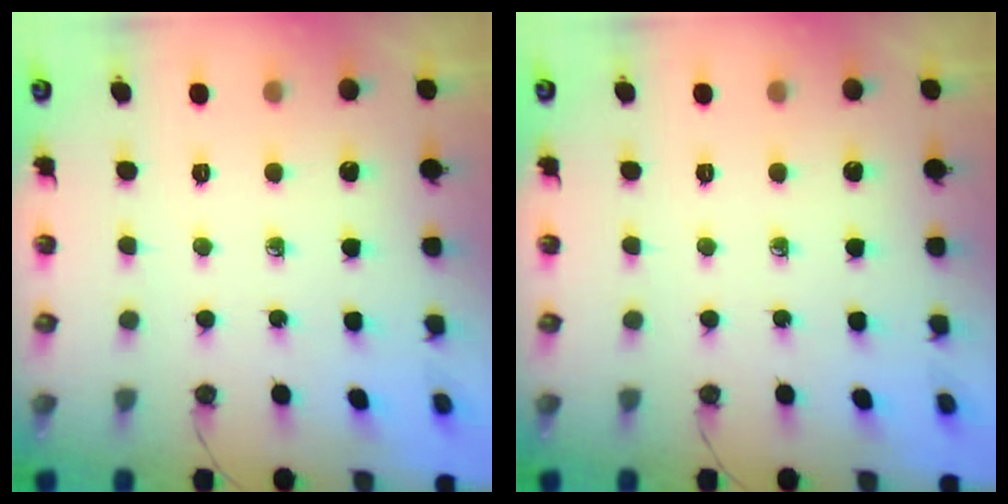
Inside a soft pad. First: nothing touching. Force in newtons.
{"total": 0.0}